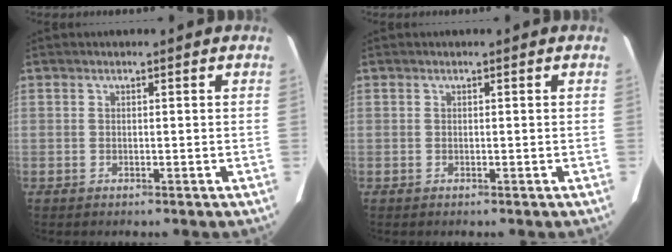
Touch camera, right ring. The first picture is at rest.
{"total": 0.0}